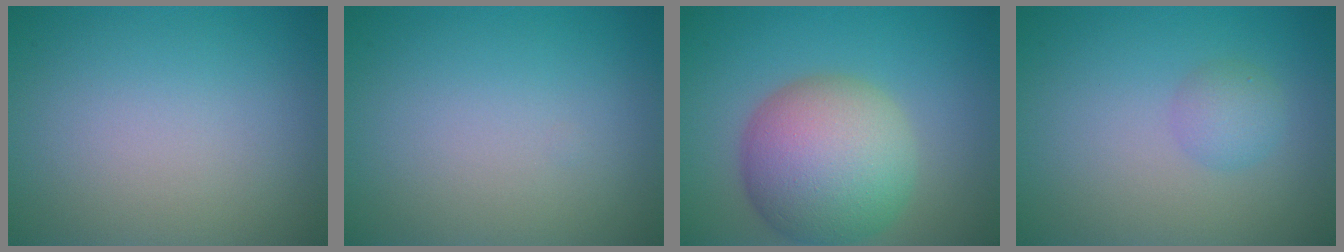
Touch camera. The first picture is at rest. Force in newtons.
{"total": 0.0}
{"total": 9.4, "press": 9.3, "slide": 0.2}
{"total": 1.7, "press": 1.7, "slide": 0.1}